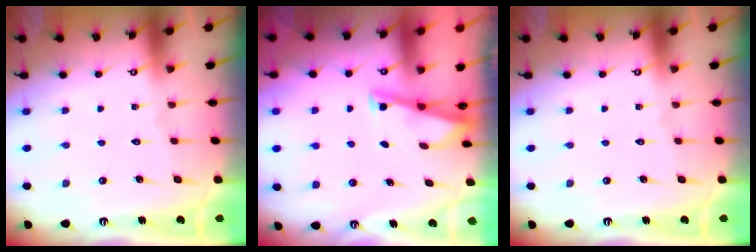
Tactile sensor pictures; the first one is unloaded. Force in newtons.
{"total": 2.9, "press": 2.9, "slide": 0.3}
{"total": 0.0}